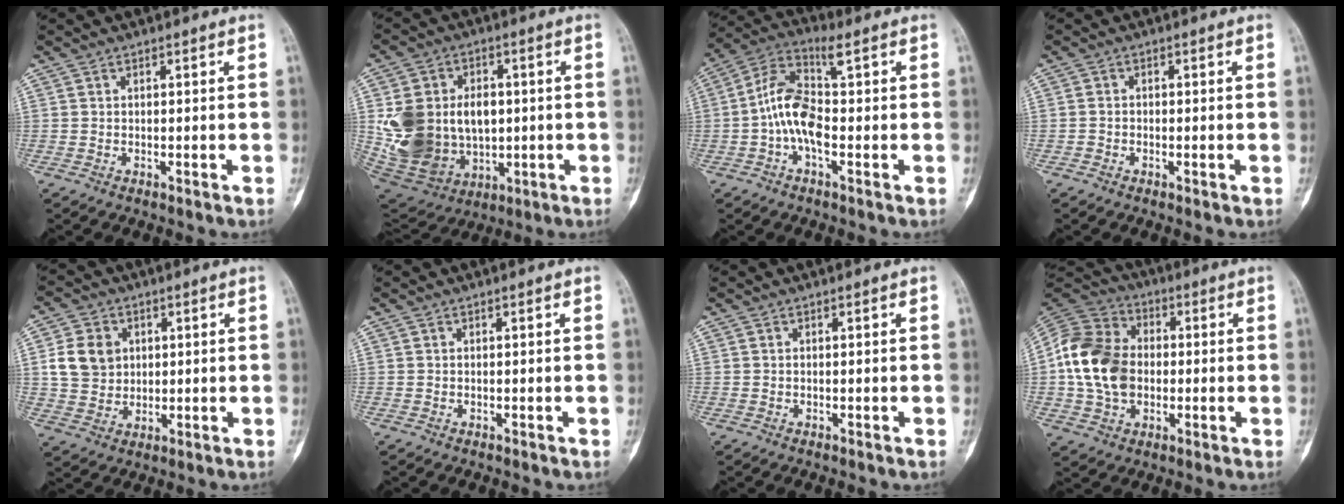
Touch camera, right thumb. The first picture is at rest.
{"total": 21.1, "force": [0.5, 16.0, 13.7], "torque": [-0.249, 0.001, 0.041]}
{"total": 9.4, "force": [-0.5, 4.0, 8.5], "torque": [-0.184, 0.034, -0.016]}
{"total": 1.1, "force": [-0.6, 1.0, 0.3], "torque": [0.000, 0.005, -0.015]}
{"total": 8.6, "force": [1.9, 7.3, 4.2], "torque": [-0.058, -0.002, 0.039]}
{"total": 0.0}
{"total": 0.0}
{"total": 16.6, "force": [-0.7, 12.4, 11.0], "torque": [-0.196, 0.025, -0.016]}